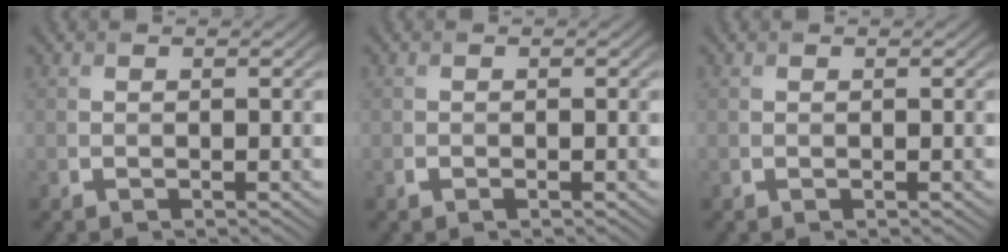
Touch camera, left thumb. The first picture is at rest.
{"total": 0.5, "force": [-0.3, 0.3, 0.3], "torque": [-0.007, -0.003, -0.005]}
{"total": 0.0}